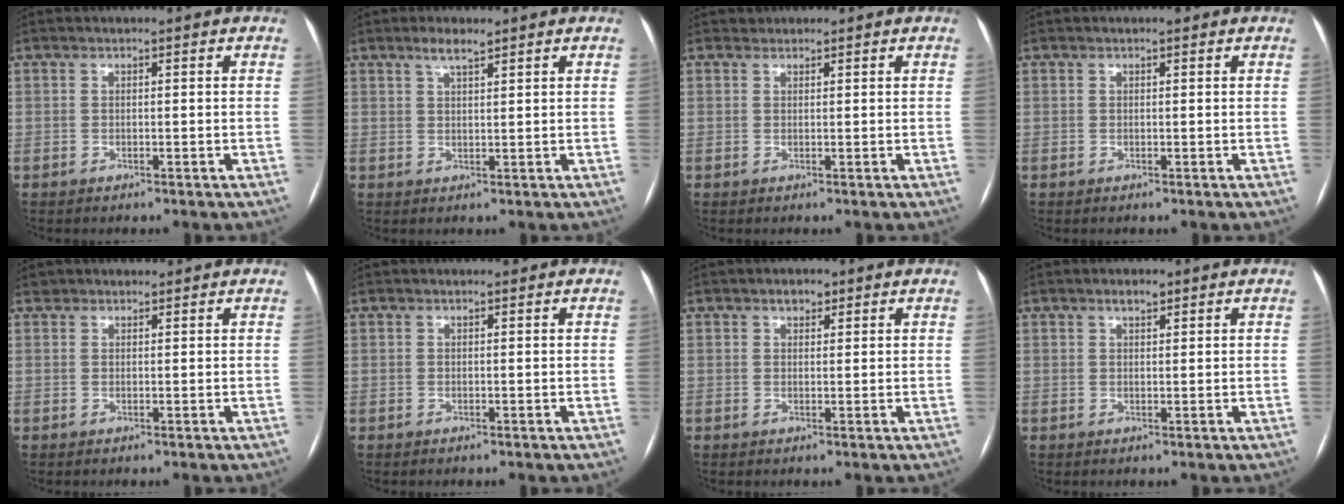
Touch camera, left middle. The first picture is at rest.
{"total": 2.6, "force": [2.0, 0.3, 1.7], "torque": [-0.038, 0.003, 0.038]}
{"total": 0.8, "force": [0.7, 0.3, -0.2], "torque": [-0.002, 0.006, 0.011]}
{"total": 0.8, "force": [0.5, 0.2, 0.6], "torque": [-0.015, 0.004, 0.006]}
{"total": 1.5, "force": [1.4, 0.7, 0.0], "torque": [-0.003, 0.015, 0.022]}
{"total": 0.6, "force": [0.5, 0.1, 0.3], "torque": [-0.010, 0.004, 0.007]}
{"total": 1.9, "force": [1.3, 1.1, 1.0], "torque": [-0.018, 0.006, 0.019]}
{"total": 1.8, "force": [1.3, 0.6, 1.1], "torque": [-0.023, 0.004, 0.022]}